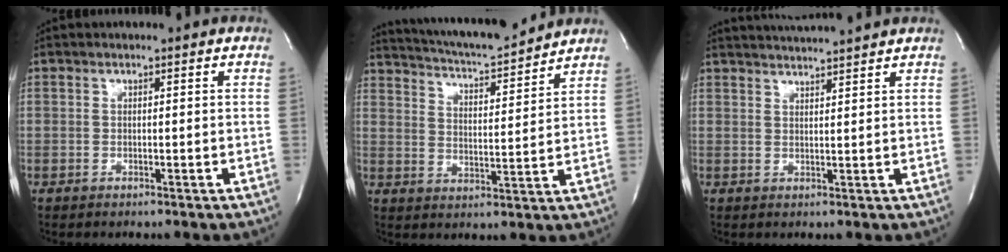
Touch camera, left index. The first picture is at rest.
{"total": 14.9, "force": [13.8, 1.1, 5.4], "torque": [-0.096, -0.001, 0.210]}
{"total": 6.8, "force": [6.4, -1.0, 2.0], "torque": [-0.037, 0.014, 0.095]}